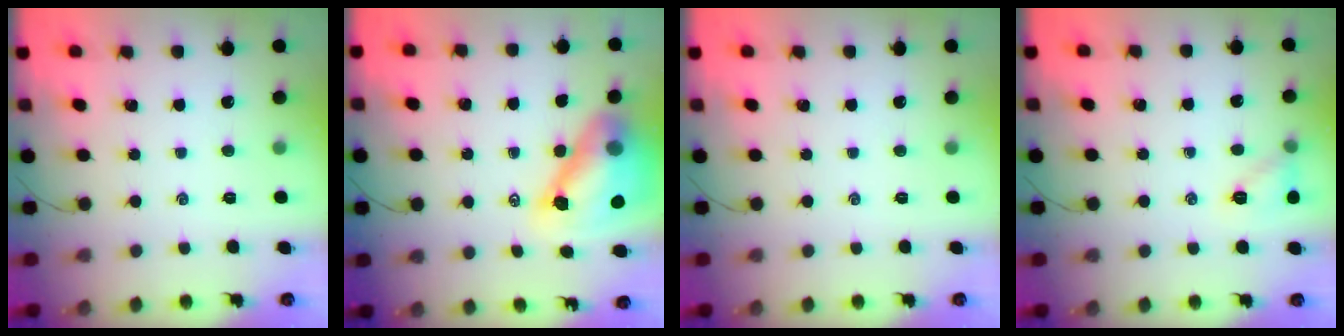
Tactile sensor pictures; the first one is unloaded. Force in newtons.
{"total": 14.8, "press": 14.1, "slide": 4.4}
{"total": 0.0}
{"total": 7.2, "press": 7.2, "slide": 1.0}